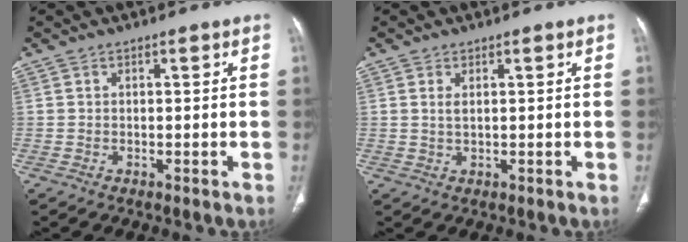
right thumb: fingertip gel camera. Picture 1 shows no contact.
{"total": 1.6, "force": [0.5, 0.7, 1.3], "torque": [-0.030, -0.001, 0.015]}